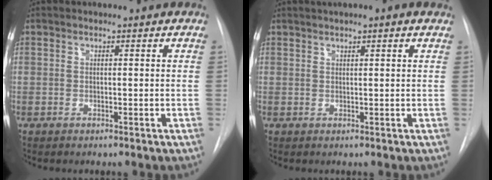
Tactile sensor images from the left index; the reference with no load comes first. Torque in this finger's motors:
{"motor_torque": [0.37, -0.72, -0.04, 0.02]}